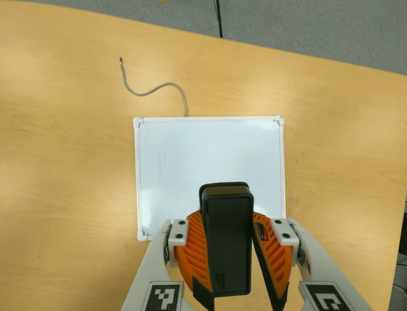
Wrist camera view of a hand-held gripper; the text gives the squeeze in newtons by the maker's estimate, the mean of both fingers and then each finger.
{"total": 9.3, "left": 9.5, "right": 9.0}